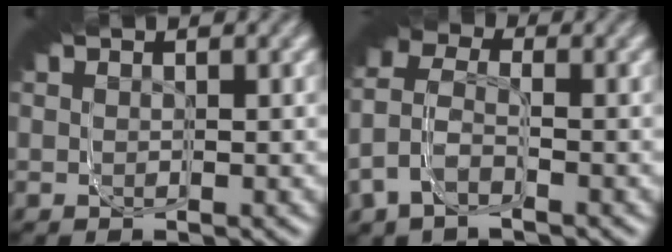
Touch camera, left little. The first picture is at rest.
{"total": 4.2, "force": [-1.8, 3.2, 2.2], "torque": [-0.021, 0.011, -0.045]}